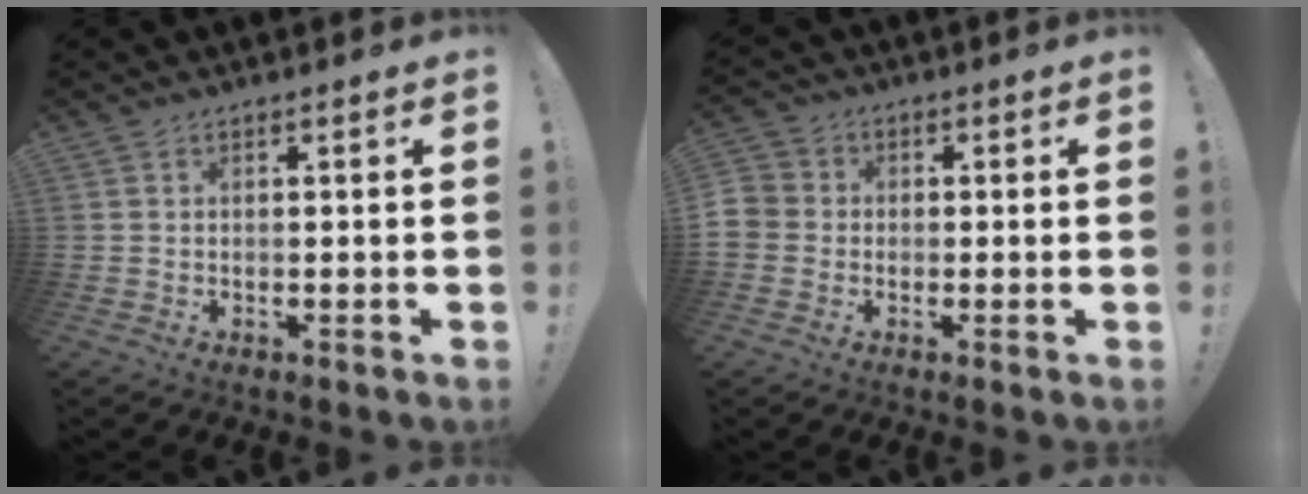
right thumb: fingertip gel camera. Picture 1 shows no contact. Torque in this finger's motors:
{"motor_torque": [1.23, 0.82, 0.21, -0.25, 0.03]}